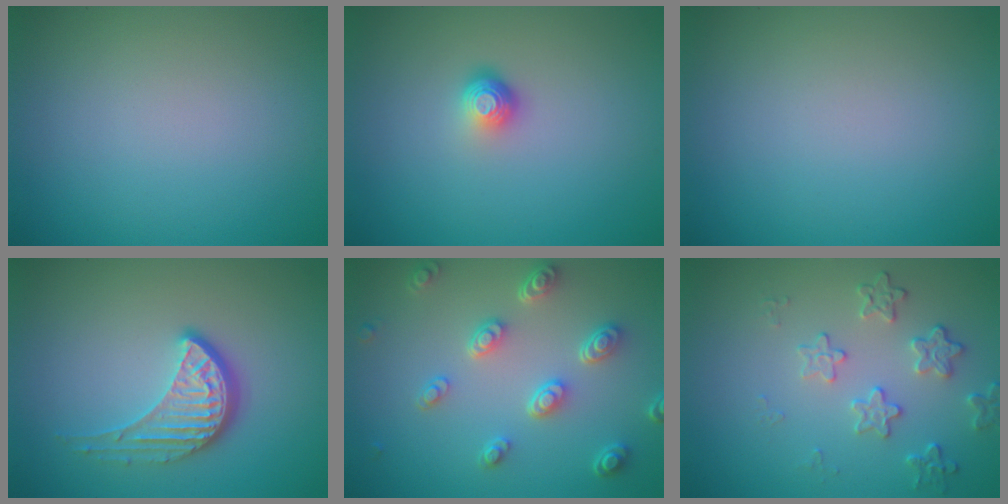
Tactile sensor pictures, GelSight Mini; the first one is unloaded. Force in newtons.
{"total": 1.8, "press": 1.2, "slide": 1.3}
{"total": 0.0}
{"total": 4.0, "press": 2.9, "slide": 2.8}
{"total": 4.6, "press": 3.4, "slide": 3.0}
{"total": 2.6, "press": 2.0, "slide": 1.7}